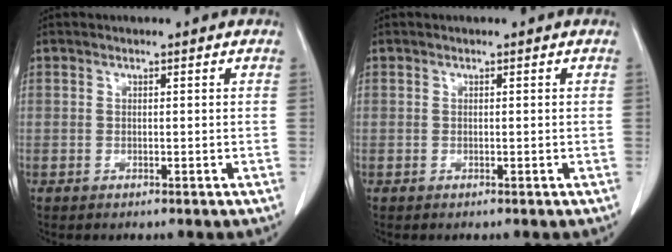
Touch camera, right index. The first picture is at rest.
{"total": 0.0}